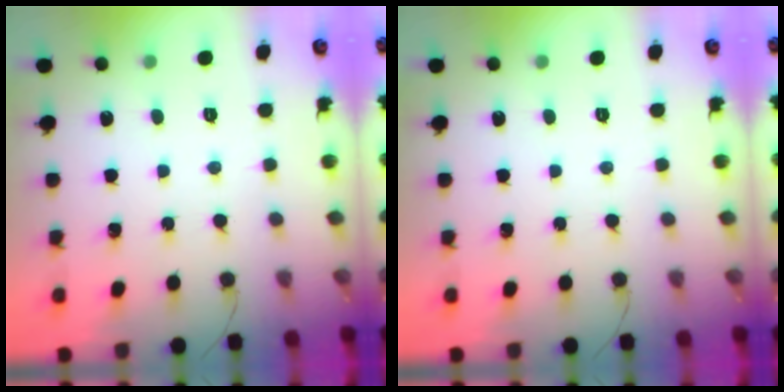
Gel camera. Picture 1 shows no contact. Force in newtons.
{"total": 0.0}